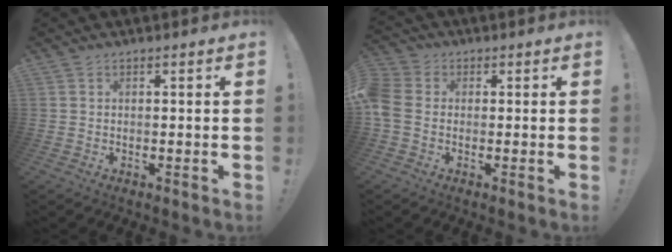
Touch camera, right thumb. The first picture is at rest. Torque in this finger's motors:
{"motor_torque": [2.48, 2.53, 1.95, -0.82, 0.89]}